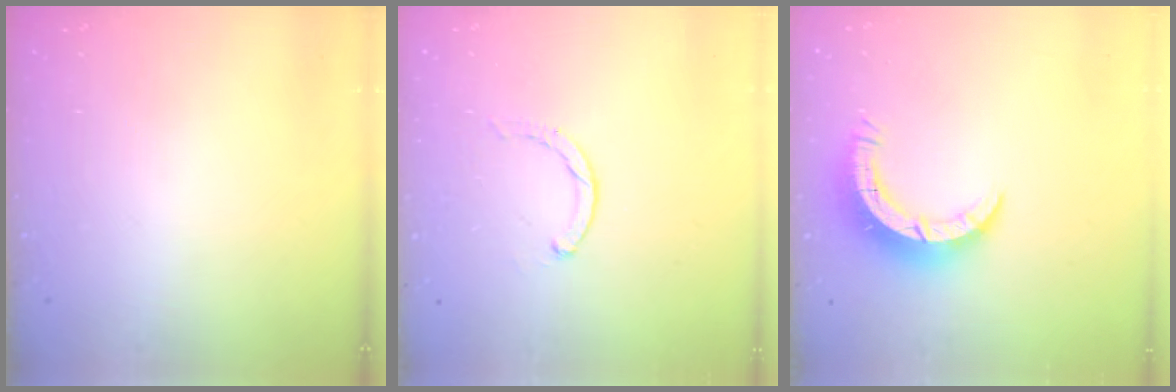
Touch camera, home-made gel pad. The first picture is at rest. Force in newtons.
{"total": 0.6, "press": 0.6, "slide": 0.2}
{"total": 7.7, "press": 7.7, "slide": 0.4}